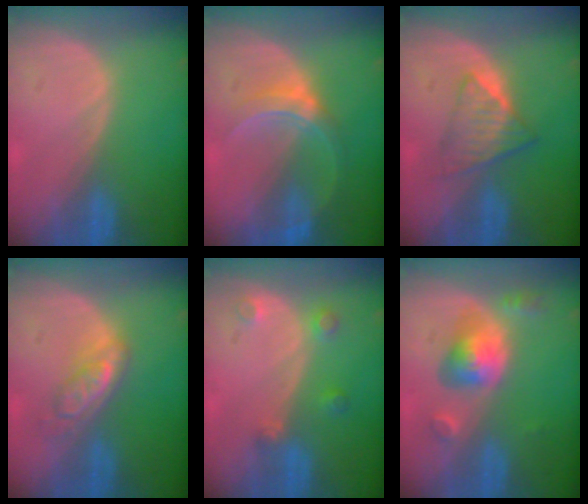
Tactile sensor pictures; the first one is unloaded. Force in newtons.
{"total": 5.9, "press": 5.8, "slide": 1.2}
{"total": 5.8, "press": 5.1, "slide": 2.7}
{"total": 5.3, "press": 4.6, "slide": 2.7}
{"total": 3.0, "press": 2.8, "slide": 1.1}
{"total": 6.0, "press": 5.5, "slide": 2.4}